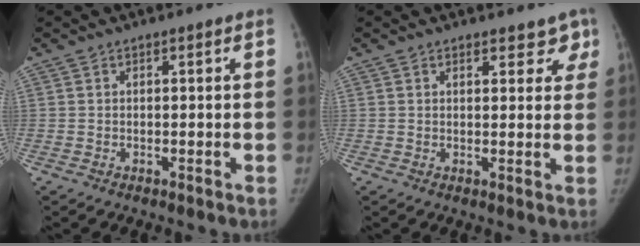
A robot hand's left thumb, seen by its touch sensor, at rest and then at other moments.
{"total": 5.1, "force": [4.0, 2.5, 1.9], "torque": [0.017, -0.016, 0.042]}